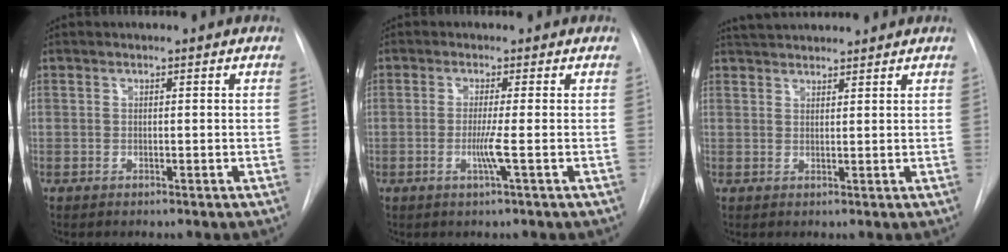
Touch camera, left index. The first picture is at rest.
{"total": 2.7, "force": [-0.7, -0.8, 2.5], "torque": [-0.052, -0.005, -0.015]}
{"total": 6.1, "force": [5.8, 0.8, 1.7], "torque": [-0.031, 0.039, 0.092]}